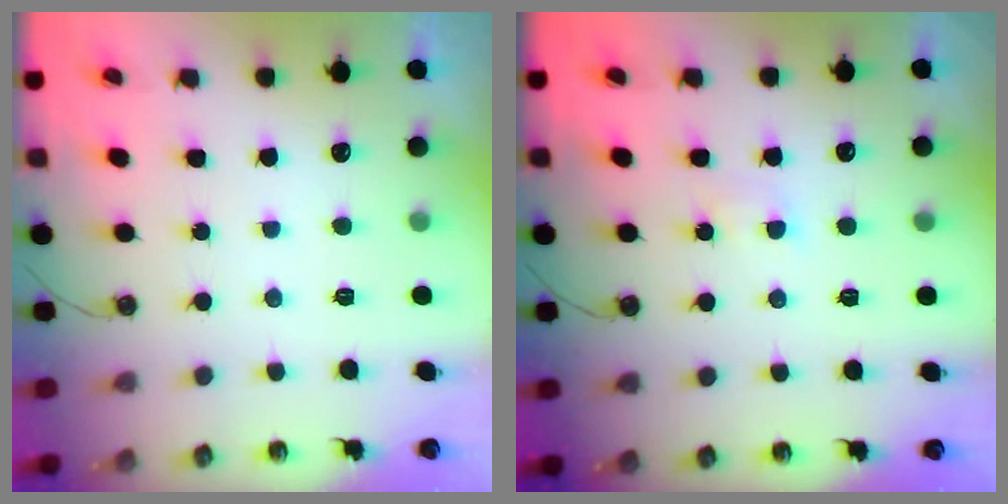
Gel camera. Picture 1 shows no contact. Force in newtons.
{"total": 2.8, "press": 2.7, "slide": 0.5}